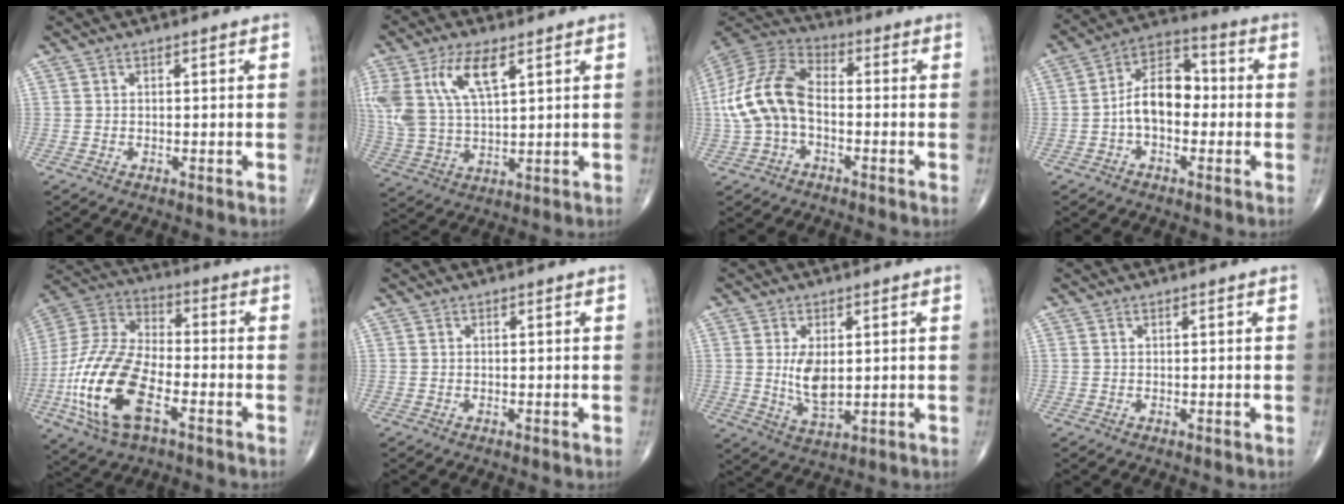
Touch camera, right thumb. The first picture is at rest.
{"total": 13.5, "force": [6.0, 6.0, 10.6], "torque": [-0.224, -0.011, 0.121]}
{"total": 14.3, "force": [-1.6, 8.7, 11.2], "torque": [-0.235, 0.038, -0.039]}
{"total": 10.8, "force": [-1.2, 6.7, 8.3], "torque": [-0.123, 0.040, -0.036]}
{"total": 20.6, "force": [-7.1, 9.9, 16.6], "torque": [-0.350, 0.019, -0.131]}
{"total": 0.0}
{"total": 6.9, "force": [0.8, 3.6, 5.8], "torque": [-0.099, -0.016, 0.023]}
{"total": 0.0}